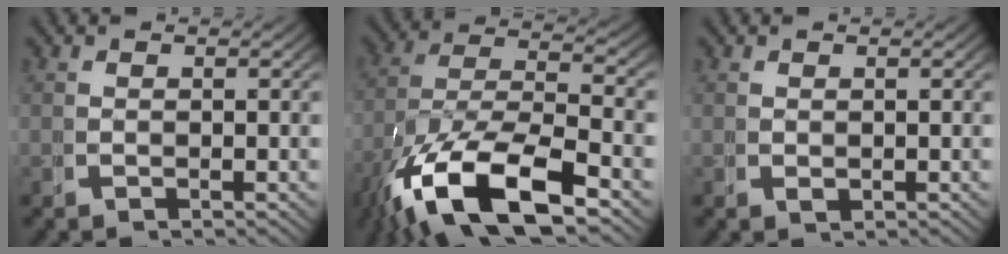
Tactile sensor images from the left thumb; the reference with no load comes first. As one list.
[{"total": 13.8, "force": [-3.5, 7.8, 10.8], "torque": [-0.236, -0.058, -0.026]}, {"total": 0.7, "force": [0.2, 0.5, 0.4], "torque": [-0.012, -0.007, 0.013]}]